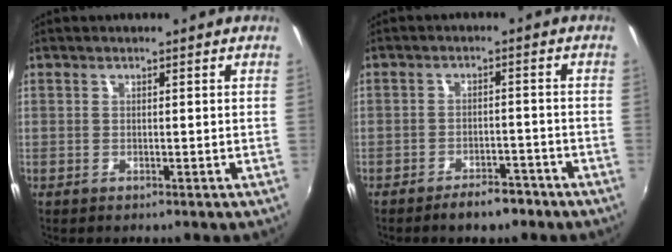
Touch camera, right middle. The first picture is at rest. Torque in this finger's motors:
{"motor_torque": [-0.04, -1.11, -0.03, 0.01]}